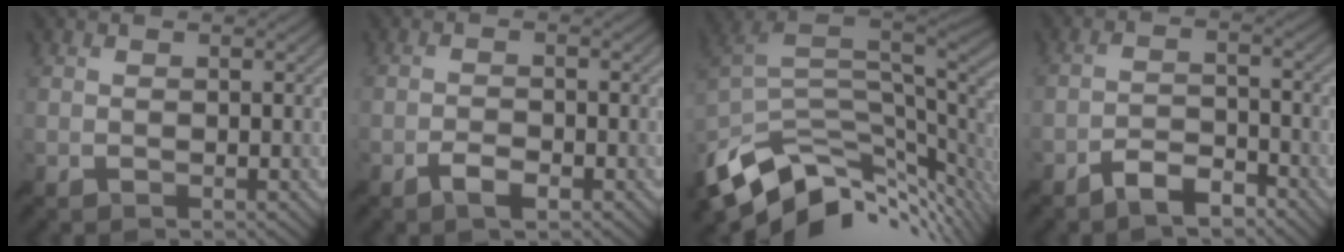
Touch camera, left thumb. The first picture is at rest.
{"total": 2.3, "force": [-1.6, 0.7, 1.5], "torque": [-0.026, 0.000, -0.031]}
{"total": 12.3, "force": [-5.2, 6.2, 9.2], "torque": [-0.203, -0.031, -0.080]}
{"total": 4.5, "force": [-3.7, 1.3, 2.2], "torque": [-0.039, 0.002, -0.072]}